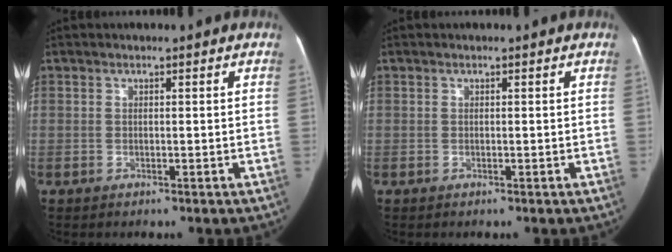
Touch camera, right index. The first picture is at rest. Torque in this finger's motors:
{"motor_torque": [-0.03, 0.02, 0.00, 0.00]}